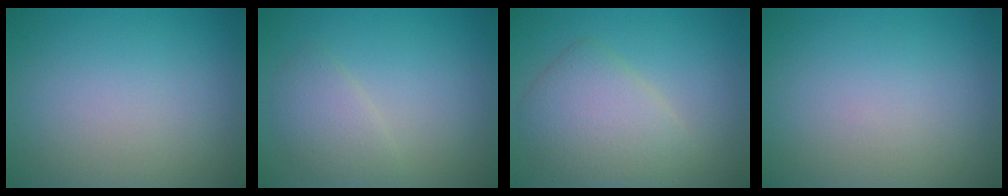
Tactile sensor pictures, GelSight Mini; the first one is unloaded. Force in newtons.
{"total": 2.3, "press": 2.3, "slide": 0.1}
{"total": 4.5, "press": 4.5, "slide": 0.2}
{"total": 0.0}